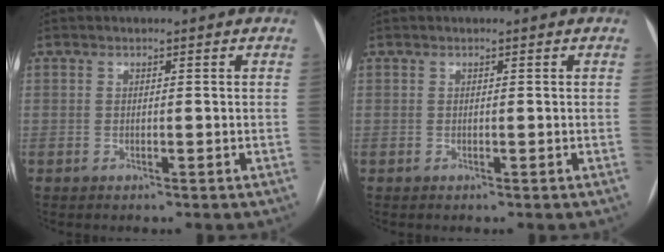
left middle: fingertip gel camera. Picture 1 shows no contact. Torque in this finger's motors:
{"motor_torque": [0.00, 0.00, 0.00, 0.00]}